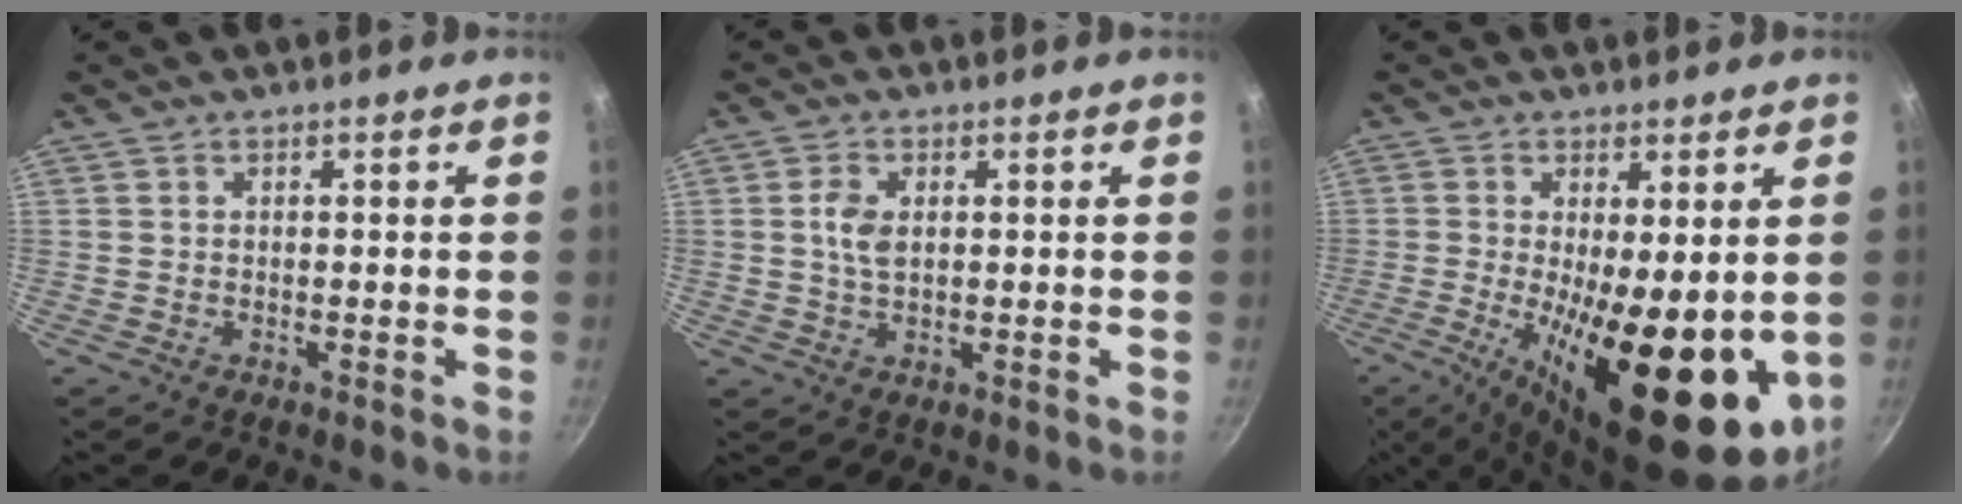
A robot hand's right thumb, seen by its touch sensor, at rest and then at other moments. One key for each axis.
{"total": 4.5, "fx": 0.8, "fy": 2.7, "fz": 3.5, "tx": -0.064, "ty": 0.002, "tz": 0.014}
{"total": 21.1, "fx": -2.5, "fy": 7.9, "fz": 19.4, "tx": -0.267, "ty": -0.031, "tz": -0.023}